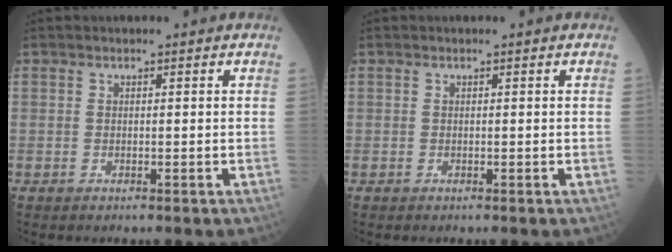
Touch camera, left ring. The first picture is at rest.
{"total": 0.0}